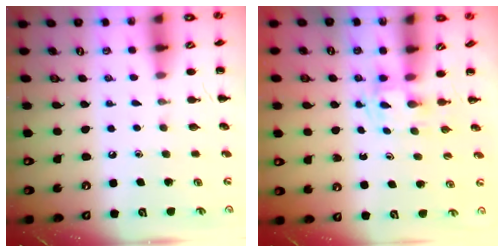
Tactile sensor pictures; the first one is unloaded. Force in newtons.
{"total": 2.5, "press": 2.1, "slide": 1.2}